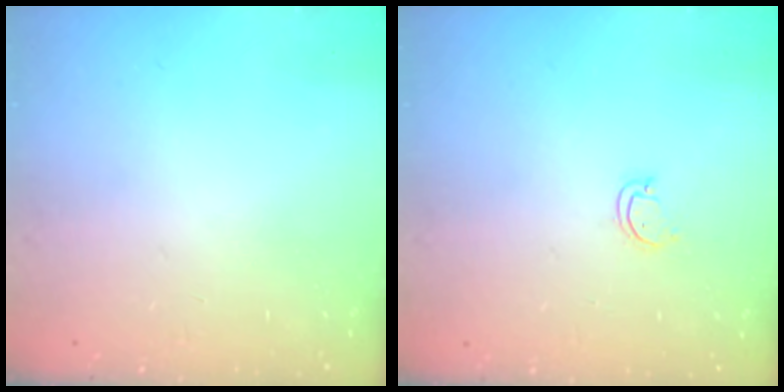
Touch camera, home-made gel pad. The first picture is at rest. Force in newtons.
{"total": 3.2, "press": 3.2, "slide": 0.2}